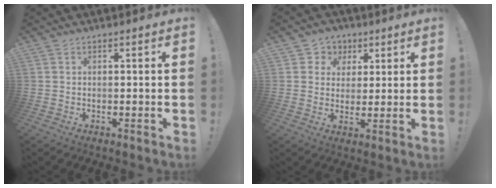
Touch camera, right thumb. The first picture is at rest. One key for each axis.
{"total": 6.3, "fx": 1.8, "fy": 6.0, "fz": 1.0, "tx": -0.009, "ty": -0.013, "tz": 0.036}